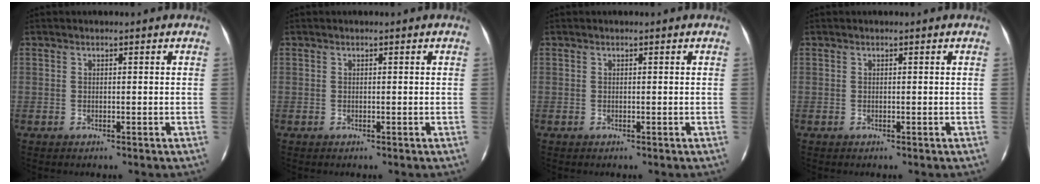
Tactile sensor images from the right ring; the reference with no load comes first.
{"total": 0.0}
{"total": 0.0}
{"total": 0.0}